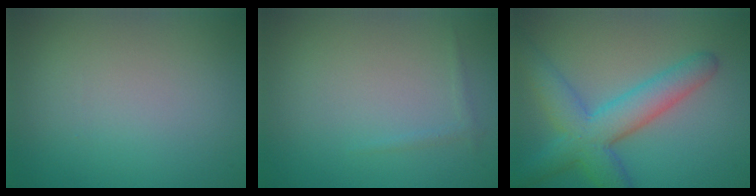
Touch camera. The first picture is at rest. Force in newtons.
{"total": 0.6, "press": 0.6, "slide": 0.1}
{"total": 6.3, "press": 6.3, "slide": 0.2}